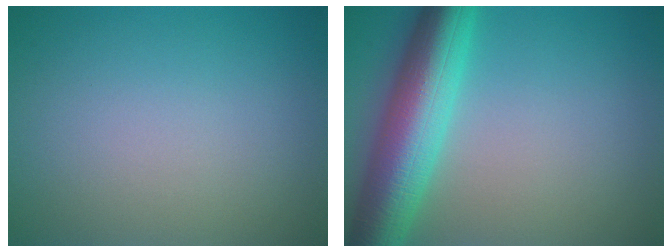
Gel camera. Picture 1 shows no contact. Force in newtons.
{"total": 9.0, "press": 9.0, "slide": 0.2}